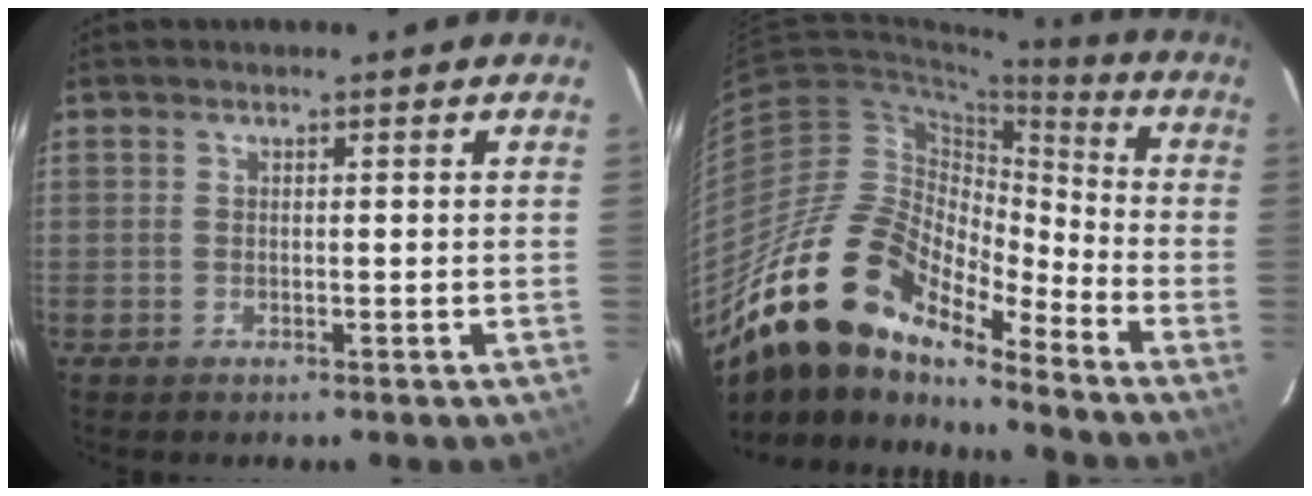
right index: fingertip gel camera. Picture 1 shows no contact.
{"total": 19.6, "force": [-15.1, 7.2, 10.3], "torque": [-0.173, -0.009, -0.290]}